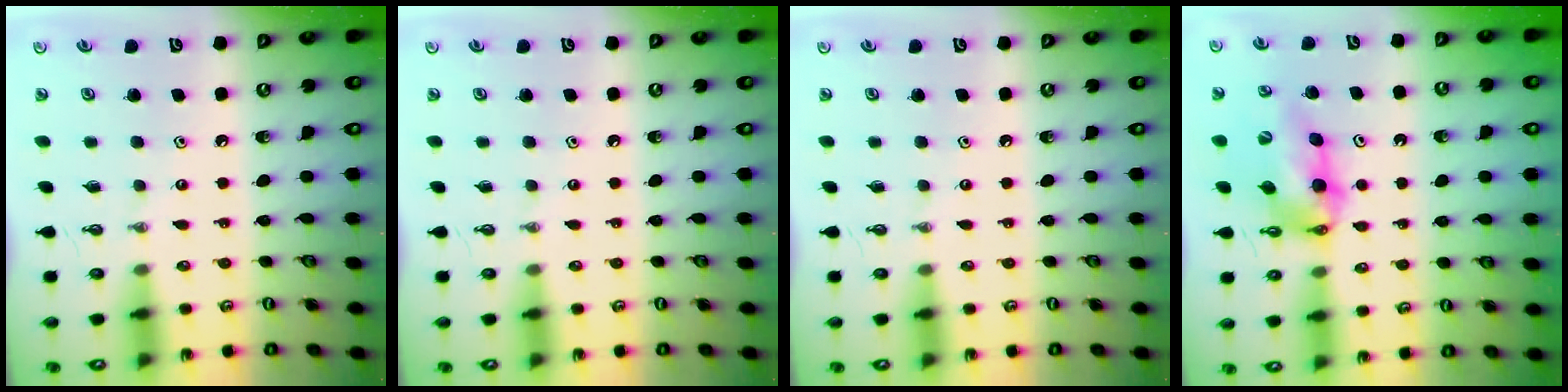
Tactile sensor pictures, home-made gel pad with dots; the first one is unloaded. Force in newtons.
{"total": 0.0}
{"total": 0.0}
{"total": 10.9, "press": 10.8, "slide": 1.0}